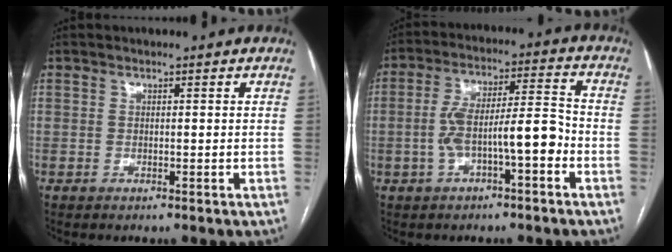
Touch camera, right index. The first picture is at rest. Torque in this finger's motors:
{"motor_torque": [0.62, -0.27, 0.70, 0.09]}